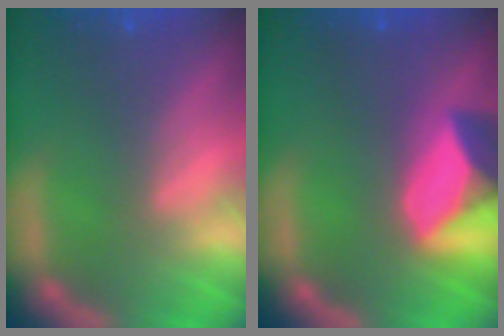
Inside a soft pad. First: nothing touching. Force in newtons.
{"total": 7.5}